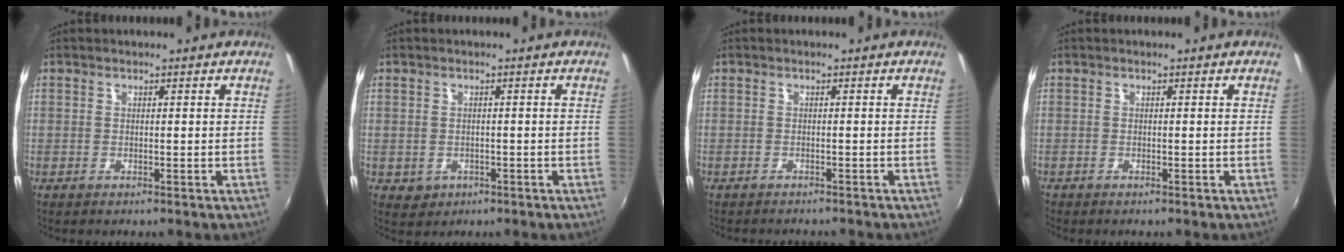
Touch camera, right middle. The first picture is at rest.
{"total": 2.7, "force": [-0.8, 2.4, 1.0], "torque": [-0.021, -0.002, -0.005]}
{"total": 3.2, "force": [-3.0, 0.6, 1.0], "torque": [-0.025, -0.011, -0.044]}
{"total": 0.0}